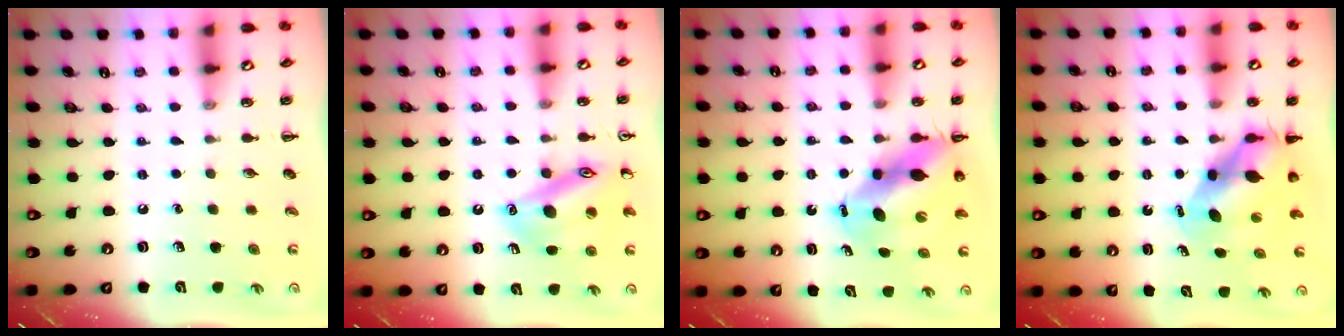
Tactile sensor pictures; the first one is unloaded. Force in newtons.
{"total": 16.8, "press": 16.7, "slide": 1.8}
{"total": 10.7, "press": 10.3, "slide": 3.0}
{"total": 8.4, "press": 8.3, "slide": 1.3}